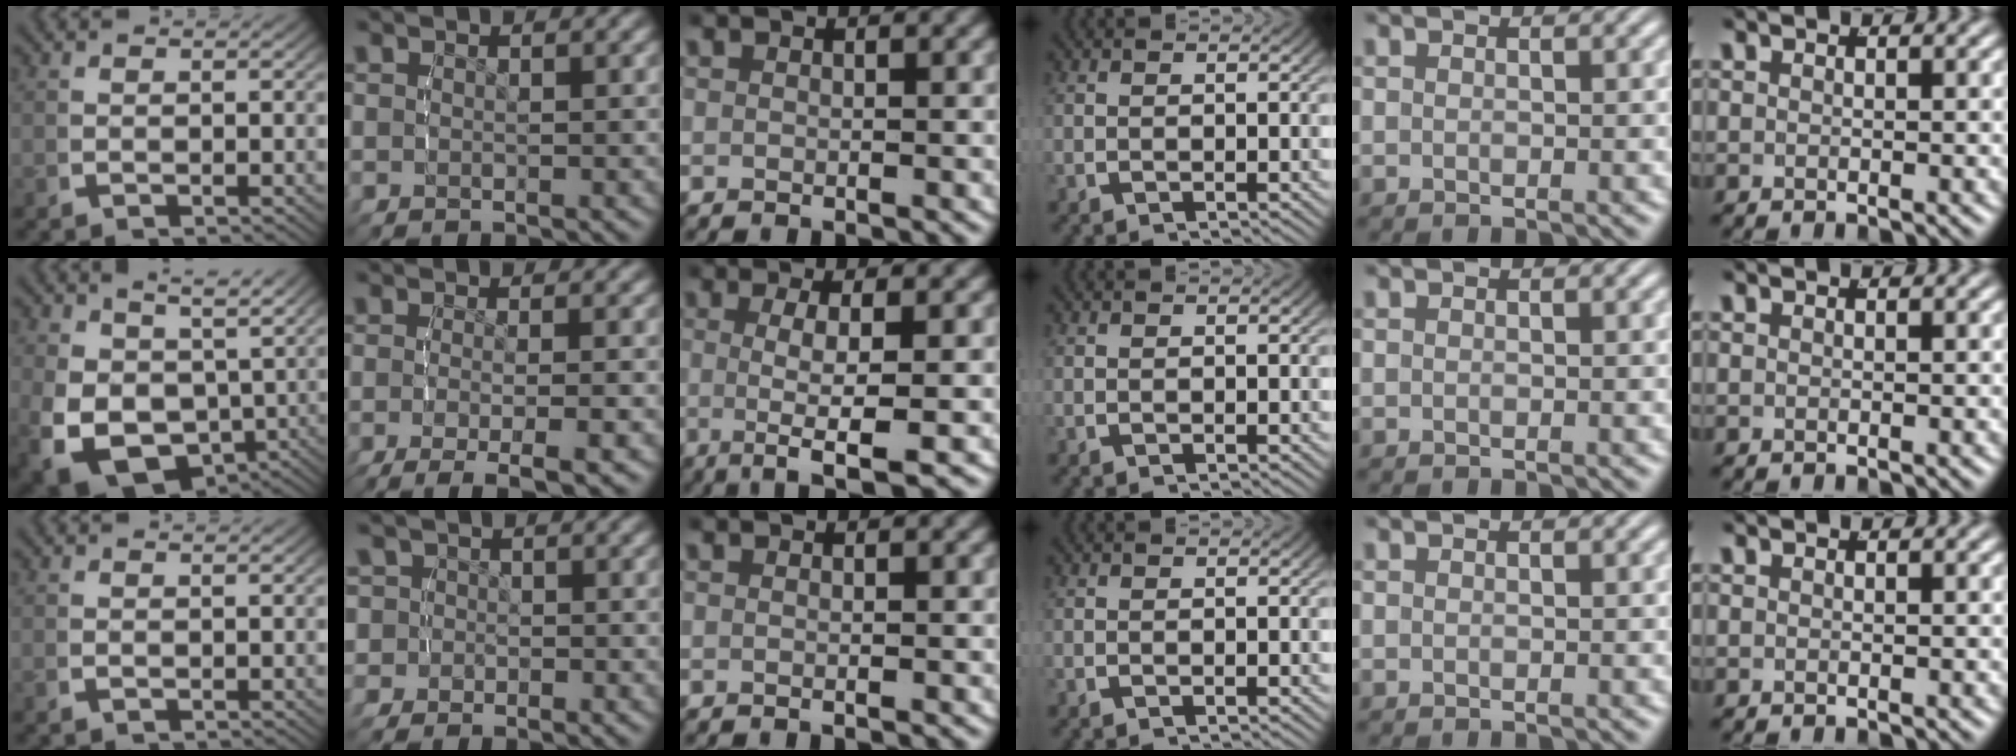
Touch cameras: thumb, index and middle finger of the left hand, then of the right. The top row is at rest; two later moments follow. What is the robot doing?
{"motion": "lift_and_place", "object": "cloth"}